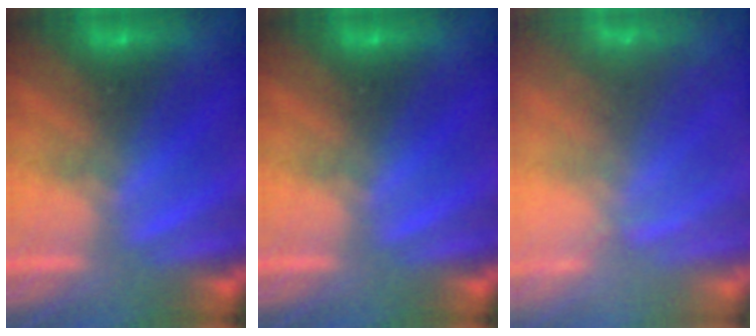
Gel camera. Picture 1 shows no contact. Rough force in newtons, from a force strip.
{"total": 0.0}
{"total": 8.8}